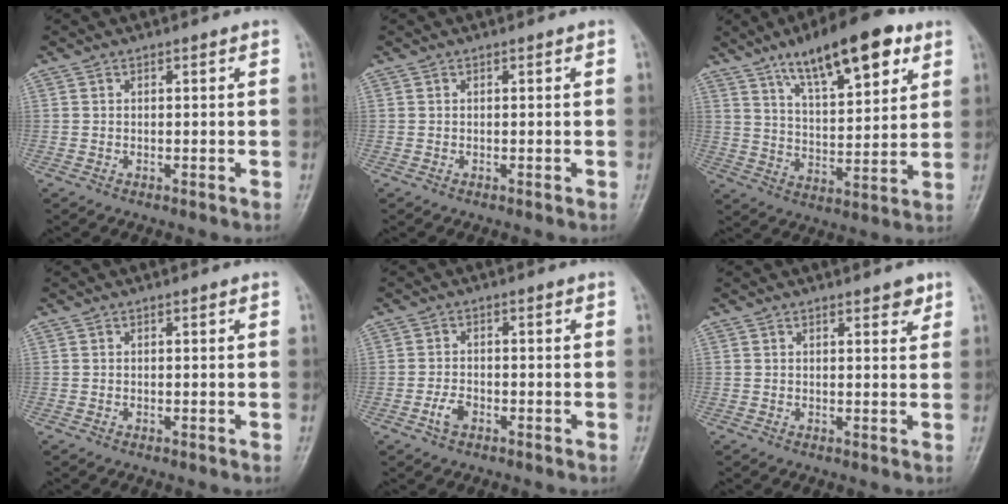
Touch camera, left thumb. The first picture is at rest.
{"total": 0.0}
{"total": 17.3, "force": [10.0, 6.0, 12.8], "torque": [-0.170, -0.037, 0.163]}
{"total": 0.0}
{"total": 2.9, "force": [-1.4, 1.7, 1.9], "torque": [-0.037, 0.009, -0.028]}
{"total": 2.7, "force": [1.8, 1.0, 1.6], "torque": [-0.010, -0.010, 0.022]}